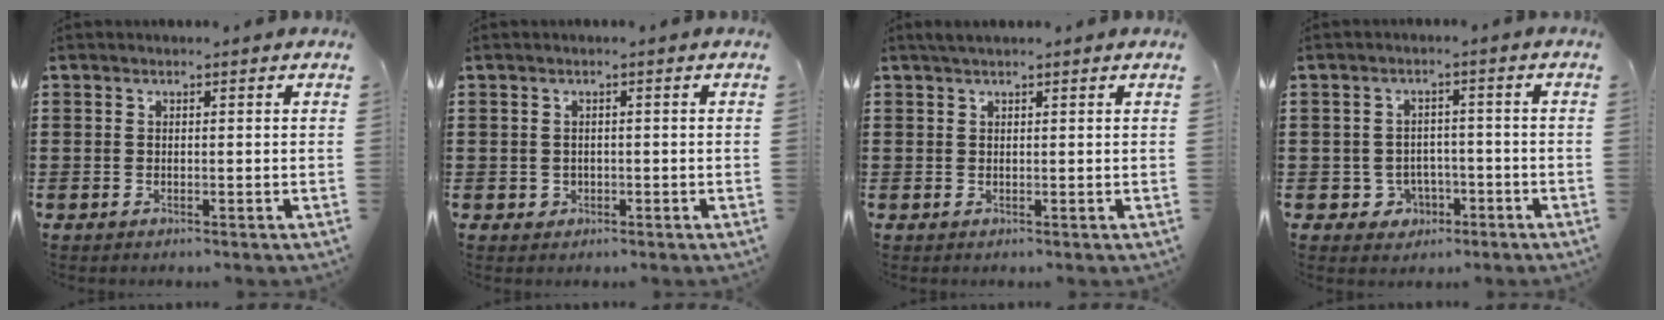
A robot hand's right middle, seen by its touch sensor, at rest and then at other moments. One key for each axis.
{"total": 0.9, "fx": 0.0, "fy": 0.9, "fz": 0.2, "tx": -0.007, "ty": 0.007, "tz": -0.001}
{"total": 1.1, "fx": 0.9, "fy": 0.4, "fz": 0.6, "tx": -0.014, "ty": 0.003, "tz": 0.016}
{"total": 3.2, "fx": -1.6, "fy": 2.6, "fz": 0.9, "tx": -0.026, "ty": 0.004, "tz": -0.036}